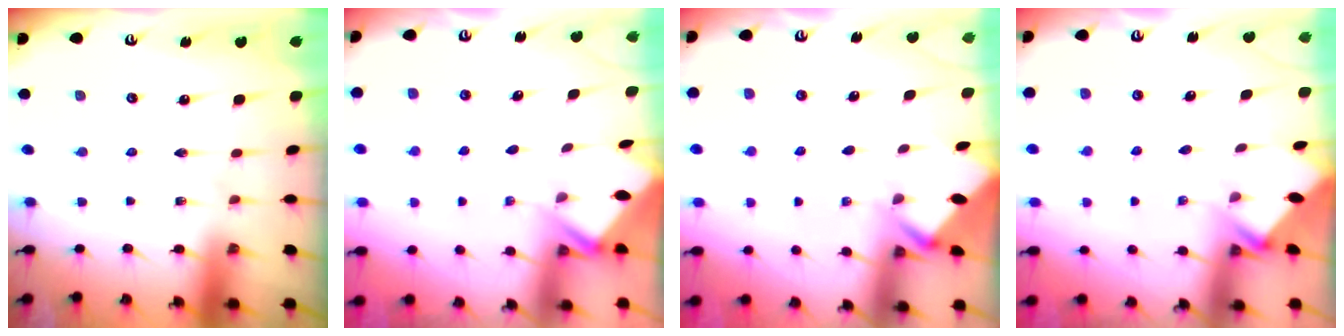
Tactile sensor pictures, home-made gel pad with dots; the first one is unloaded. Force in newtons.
{"total": 2.4, "press": 2.4, "slide": 0.1}
{"total": 2.9, "press": 2.9, "slide": 0.3}
{"total": 2.2, "press": 2.2, "slide": 0.1}